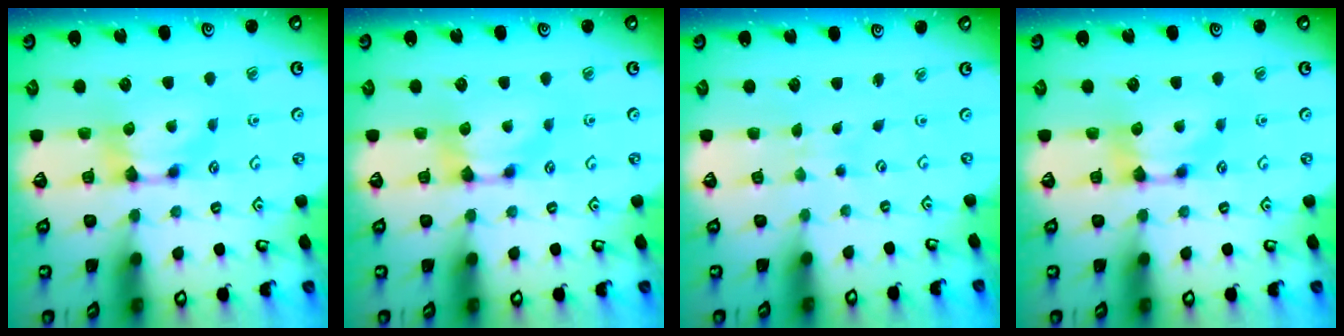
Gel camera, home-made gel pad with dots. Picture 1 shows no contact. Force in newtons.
{"total": 0.0}
{"total": 4.5, "press": 4.5, "slide": 0.1}
{"total": 0.0}